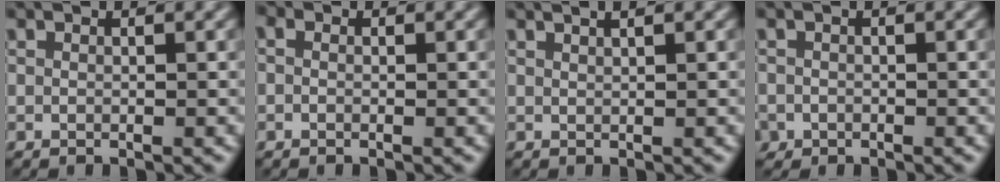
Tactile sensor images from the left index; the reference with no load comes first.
{"total": 1.0, "force": [0.1, 0.8, 0.6], "torque": [-0.012, -0.002, -0.012]}
{"total": 2.0, "force": [1.2, 0.7, 1.3], "torque": [-0.001, 0.000, -0.002]}
{"total": 1.6, "force": [-0.9, 1.3, 0.2], "torque": [-0.002, 0.002, -0.018]}